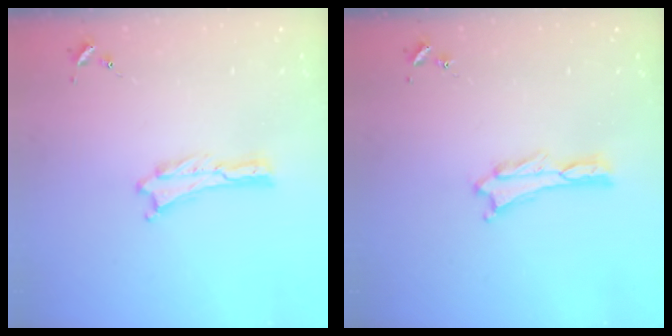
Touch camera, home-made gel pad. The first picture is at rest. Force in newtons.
{"total": 0.5, "press": 0.5, "slide": 0.2}